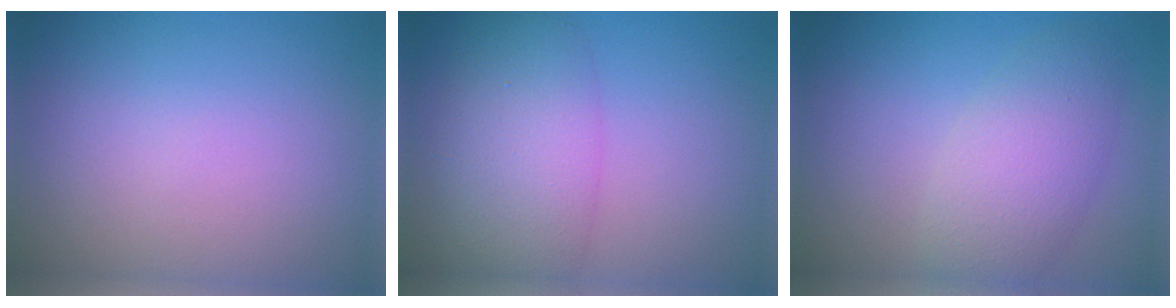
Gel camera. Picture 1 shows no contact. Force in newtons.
{"total": 6.6, "press": 6.6, "slide": 0.3}
{"total": 4.8, "press": 4.7, "slide": 0.2}